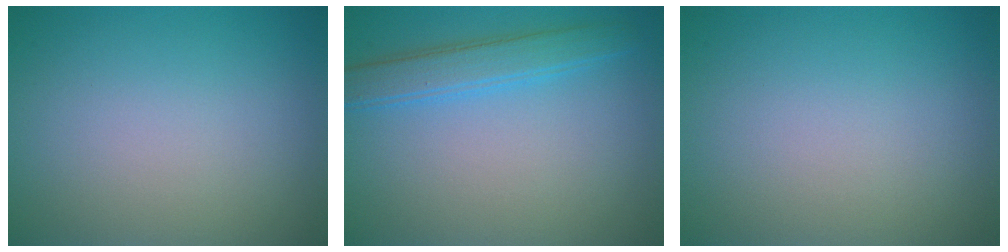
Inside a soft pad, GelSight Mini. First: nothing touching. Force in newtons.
{"total": 2.4, "press": 2.4, "slide": 0.2}
{"total": 0.0}